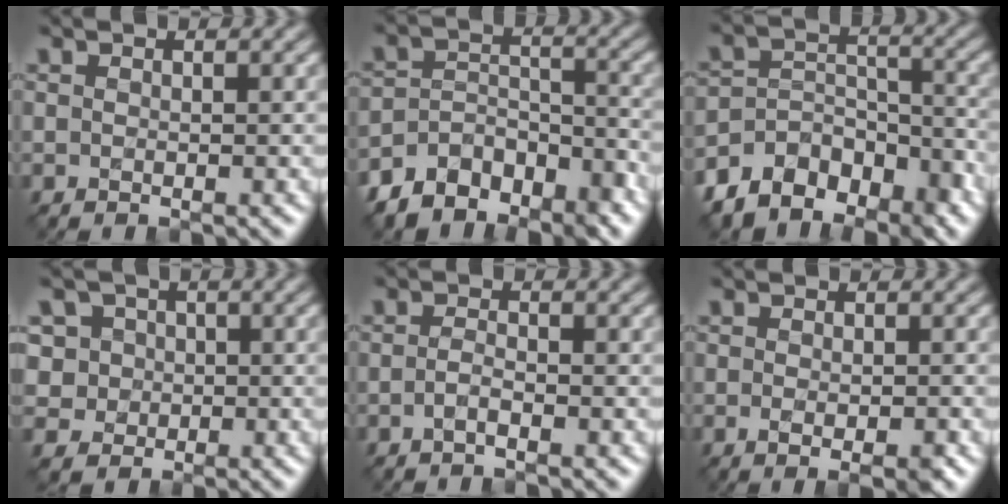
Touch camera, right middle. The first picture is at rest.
{"total": 7.2, "force": [-5.8, 3.5, 2.4], "torque": [-0.037, -0.003, -0.101]}
{"total": 8.6, "force": [-6.8, 4.5, 2.5], "torque": [-0.031, 0.010, -0.113]}
{"total": 5.6, "force": [1.5, 5.1, 1.8], "torque": [-0.030, 0.023, 0.009]}
{"total": 1.1, "force": [-0.6, 0.3, 0.9], "torque": [-0.020, 0.000, -0.013]}
{"total": 2.4, "force": [-0.9, 0.6, 2.1], "torque": [-0.034, -0.006, -0.013]}